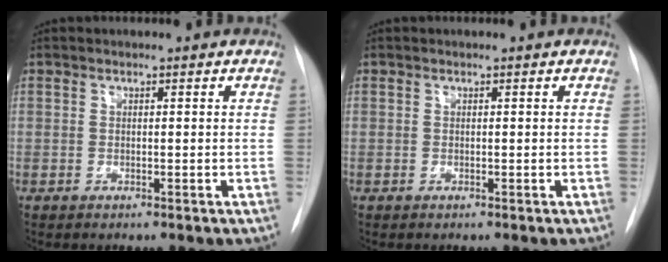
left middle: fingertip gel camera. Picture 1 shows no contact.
{"total": 0.0}